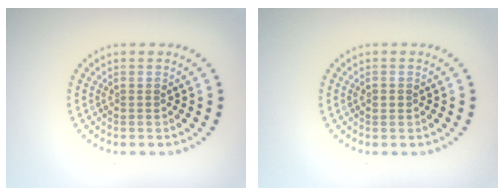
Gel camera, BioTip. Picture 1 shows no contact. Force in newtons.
{"total": 0.8, "press": 0.8, "slide": 0.1}